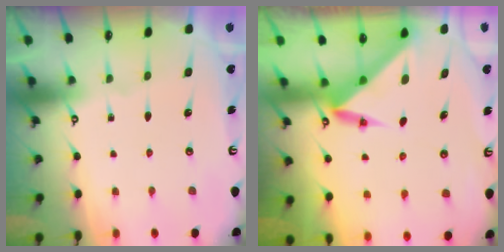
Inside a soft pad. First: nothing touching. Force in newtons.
{"total": 3.5, "press": 3.5, "slide": 0.2}